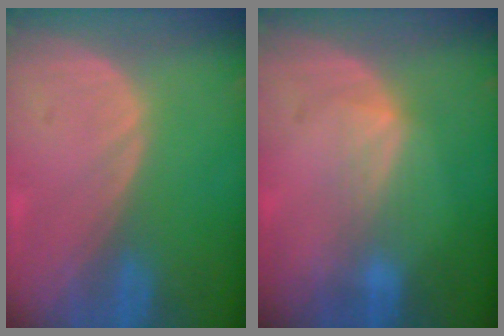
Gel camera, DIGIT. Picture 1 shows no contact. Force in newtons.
{"total": 2.7, "press": 2.7, "slide": 0.4}